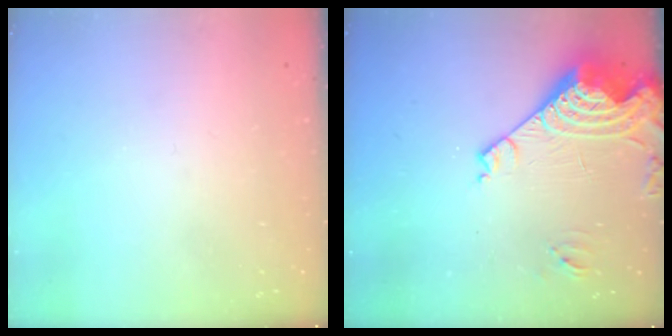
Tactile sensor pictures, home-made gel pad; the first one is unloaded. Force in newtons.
{"total": 15.2, "press": 15.0, "slide": 1.8}